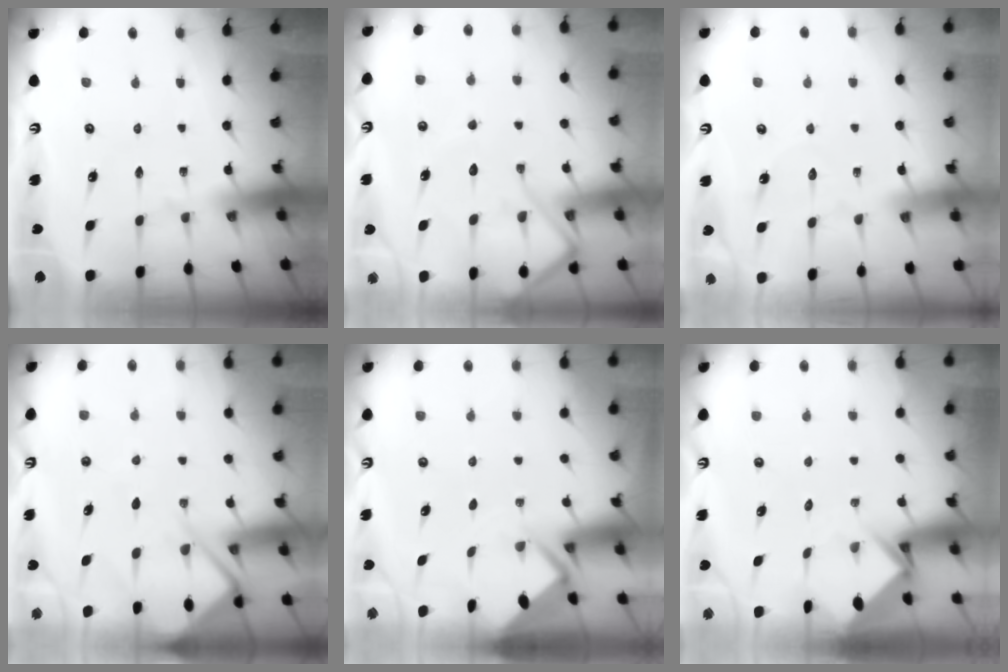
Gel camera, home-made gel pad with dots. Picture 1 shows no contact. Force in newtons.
{"total": 11.9, "press": 11.8, "slide": 1.1}
{"total": 3.5, "press": 3.5, "slide": 0.1}
{"total": 8.4, "press": 8.3, "slide": 0.9}
{"total": 2.8, "press": 2.8, "slide": 0.2}
{"total": 3.9, "press": 3.9, "slide": 0.3}